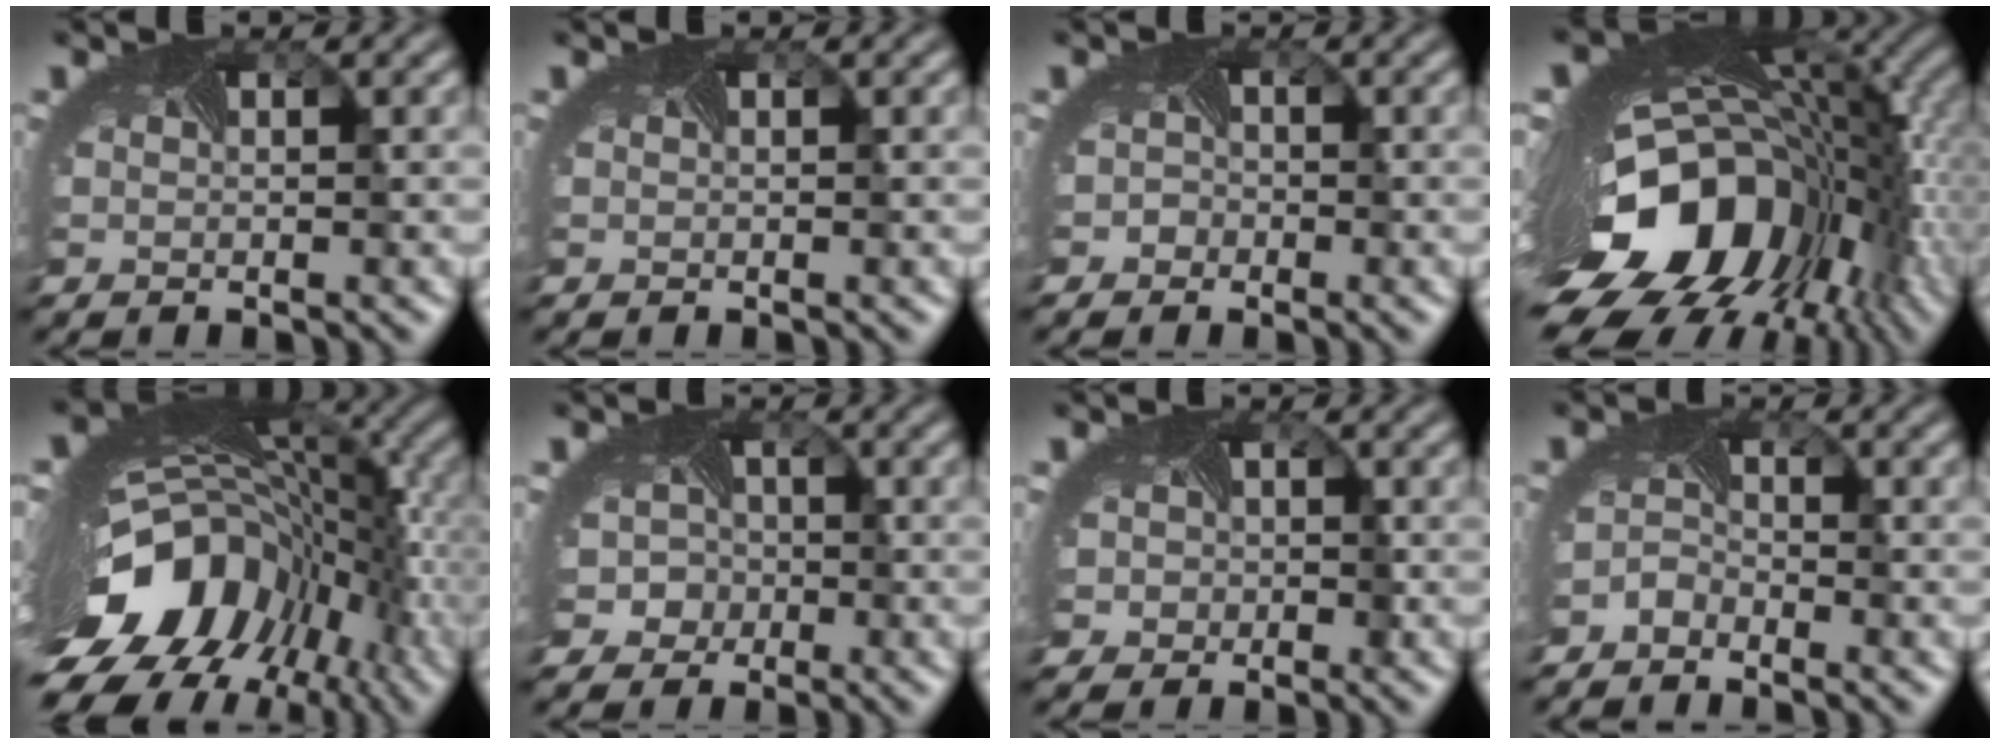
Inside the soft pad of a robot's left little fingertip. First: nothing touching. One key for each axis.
{"total": 0.0}
{"total": 1.5, "fx": -0.9, "fy": 1.1, "fz": 0.0, "tx": 0.014, "ty": -0.002, "tz": -0.016}
{"total": 18.8, "fx": -4.8, "fy": 11.5, "fz": 14.1, "tx": -0.256, "ty": -0.077, "tz": -0.046}
{"total": 16.4, "fx": -4.8, "fy": 10.4, "fz": 11.7, "tx": -0.217, "ty": -0.045, "tz": -0.062}
{"total": 5.9, "fx": -1.5, "fy": 5.4, "fz": 1.9, "tx": -0.015, "ty": 0.005, "tz": -0.046}
{"total": 5.3, "fx": -0.4, "fy": 4.7, "fz": 2.4, "tx": -0.024, "ty": 0.011, "tz": -0.032}
{"total": 1.8, "fx": -1.7, "fy": 0.5, "fz": 0.0, "tx": -0.007, "ty": 0.001, "tz": -0.036}